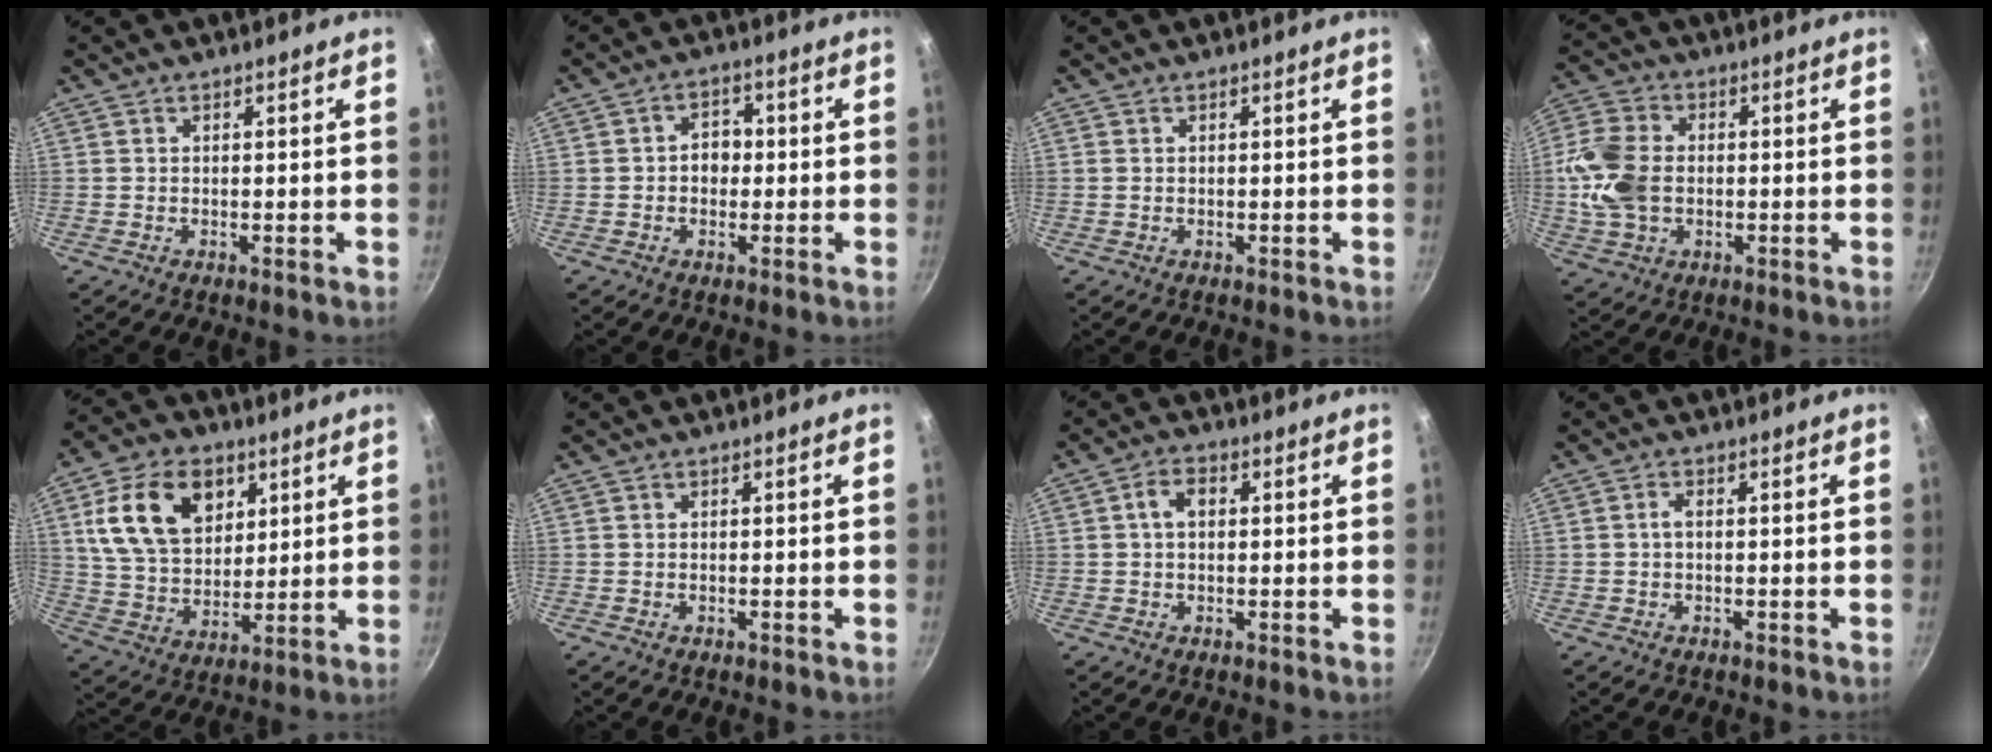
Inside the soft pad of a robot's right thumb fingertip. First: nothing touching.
{"total": 4.6, "force": [-0.2, 3.7, 2.8], "torque": [-0.013, 0.012, -0.007]}
{"total": 0.0}
{"total": 12.0, "force": [-0.5, 8.6, 8.3], "torque": [-0.159, 0.012, -0.018]}
{"total": 17.4, "force": [6.3, 12.0, 10.9], "torque": [-0.168, -0.010, 0.116]}
{"total": 0.0}
{"total": 4.1, "force": [0.5, 2.7, 3.0], "torque": [-0.049, 0.011, 0.003]}
{"total": 1.3, "force": [-0.2, 0.5, 1.1], "torque": [-0.029, 0.007, -0.006]}